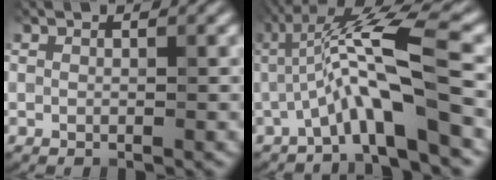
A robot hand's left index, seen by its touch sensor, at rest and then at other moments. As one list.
[{"total": 7.9, "force": [-1.3, 1.2, 7.7], "torque": [-0.133, 0.011, -0.030]}]